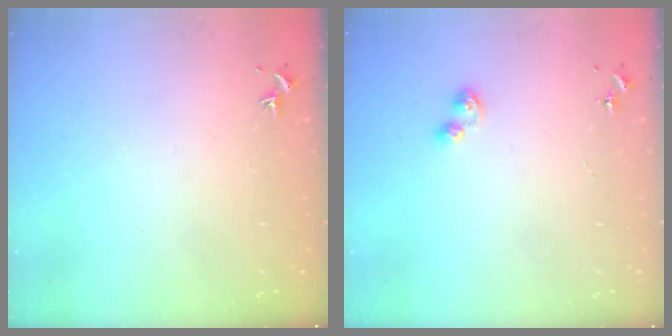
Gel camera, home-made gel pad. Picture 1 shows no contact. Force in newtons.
{"total": 5.4, "press": 5.4, "slide": 0.8}